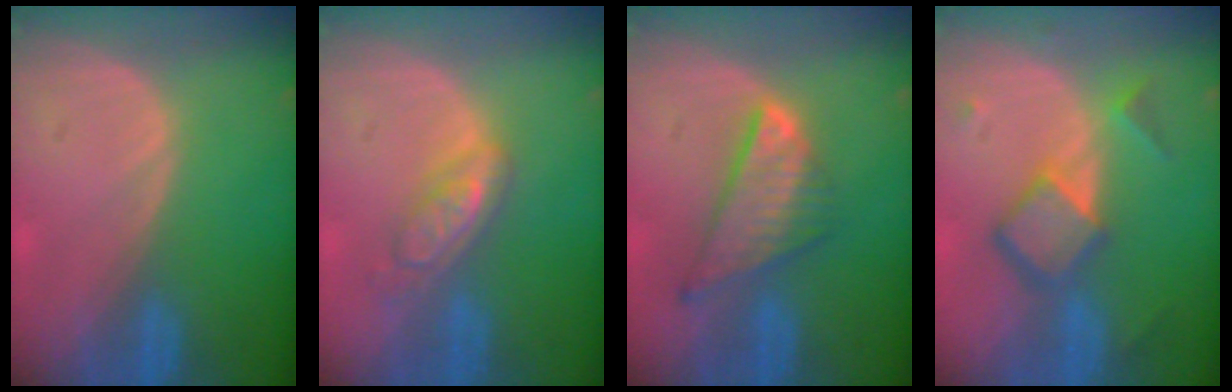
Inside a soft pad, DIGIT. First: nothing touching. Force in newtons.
{"total": 5.6, "press": 4.9, "slide": 2.8}
{"total": 8.3, "press": 7.1, "slide": 4.4}
{"total": 6.8, "press": 5.9, "slide": 3.4}